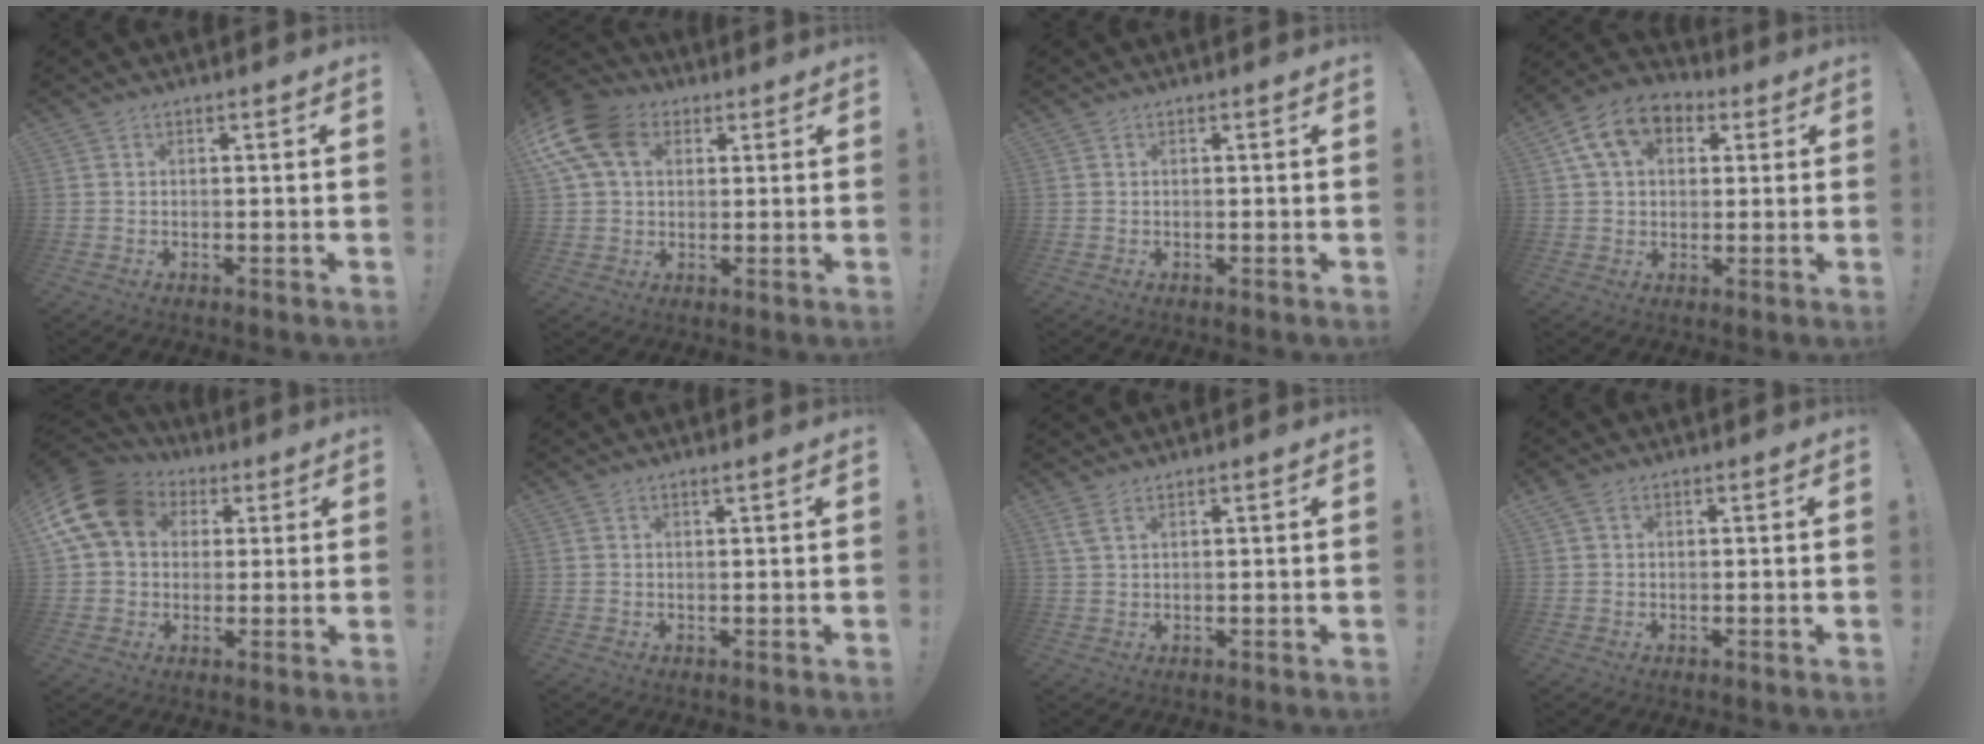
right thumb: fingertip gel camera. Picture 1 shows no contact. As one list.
[{"total": 15.0, "force": [5.2, 10.4, 9.4], "torque": [-0.188, -0.012, 0.098]}, {"total": 0.0}, {"total": 12.3, "force": [4.7, 8.6, 7.4], "torque": [-0.125, 0.000, 0.092]}, {"total": 15.7, "force": [5.0, 11.7, 9.1], "torque": [-0.168, -0.014, 0.096]}, {"total": 1.0, "force": [0.8, -0.1, 0.6], "torque": [-0.008, -0.001, 0.013]}, {"total": 3.1, "force": [1.9, 0.9, 2.2], "torque": [-0.046, 0.000, 0.036]}, {"total": 1.2, "force": [0.7, 0.8, 0.7], "torque": [-0.011, 0.000, 0.012]}]